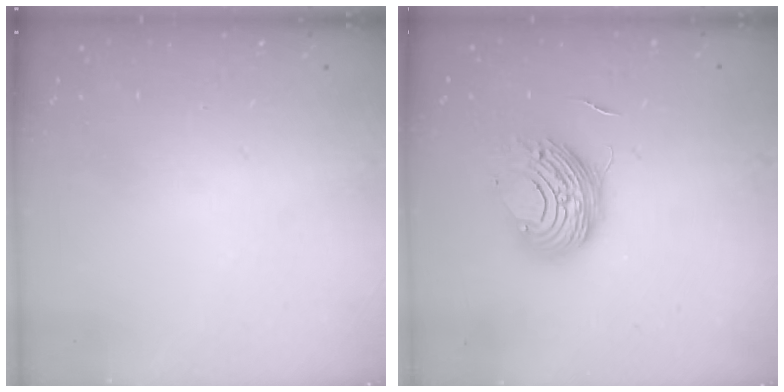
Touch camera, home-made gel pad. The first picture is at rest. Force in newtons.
{"total": 11.4, "press": 11.3, "slide": 0.5}